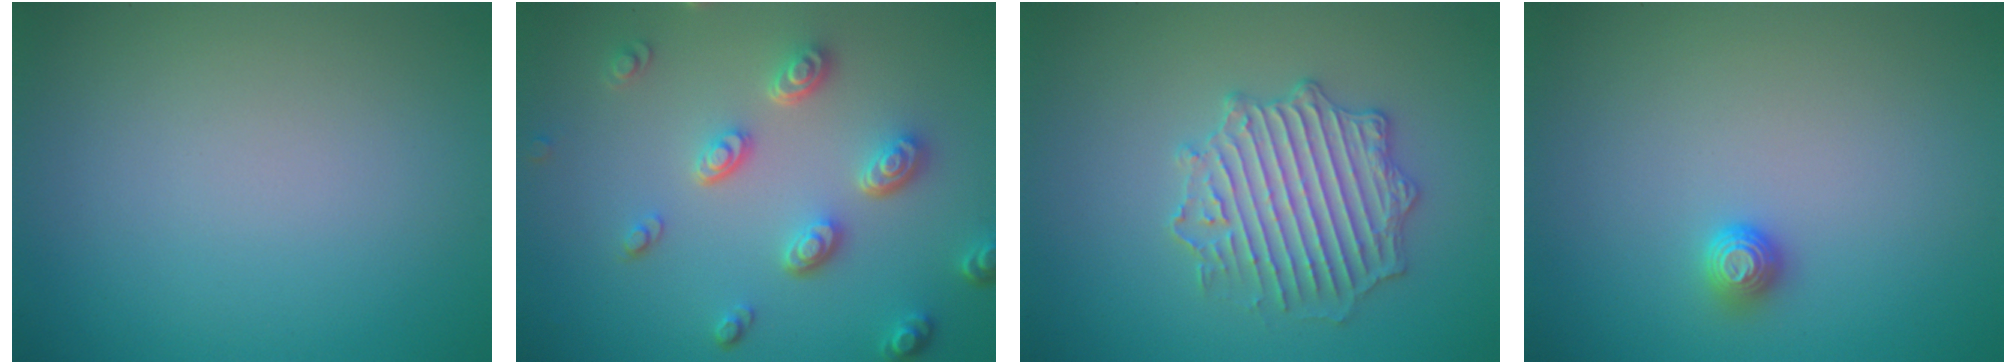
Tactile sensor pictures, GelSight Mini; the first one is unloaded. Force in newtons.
{"total": 4.5, "press": 3.6, "slide": 2.8}
{"total": 4.0, "press": 4.0, "slide": 0.3}
{"total": 1.1, "press": 1.0, "slide": 0.4}